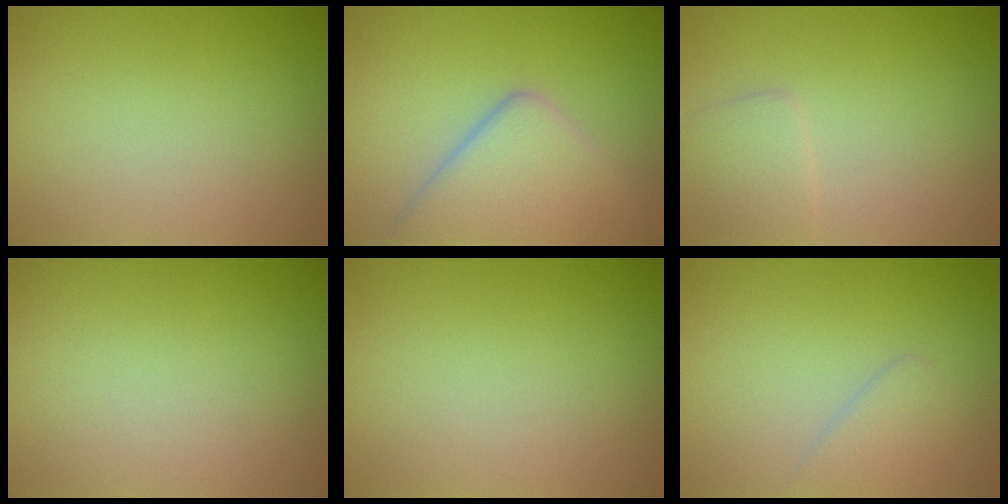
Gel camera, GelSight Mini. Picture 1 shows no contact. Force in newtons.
{"total": 6.0, "press": 6.0, "slide": 0.4}
{"total": 1.8, "press": 1.8, "slide": 0.0}
{"total": 0.0}
{"total": 0.0}
{"total": 1.6, "press": 1.6, "slide": 0.0}